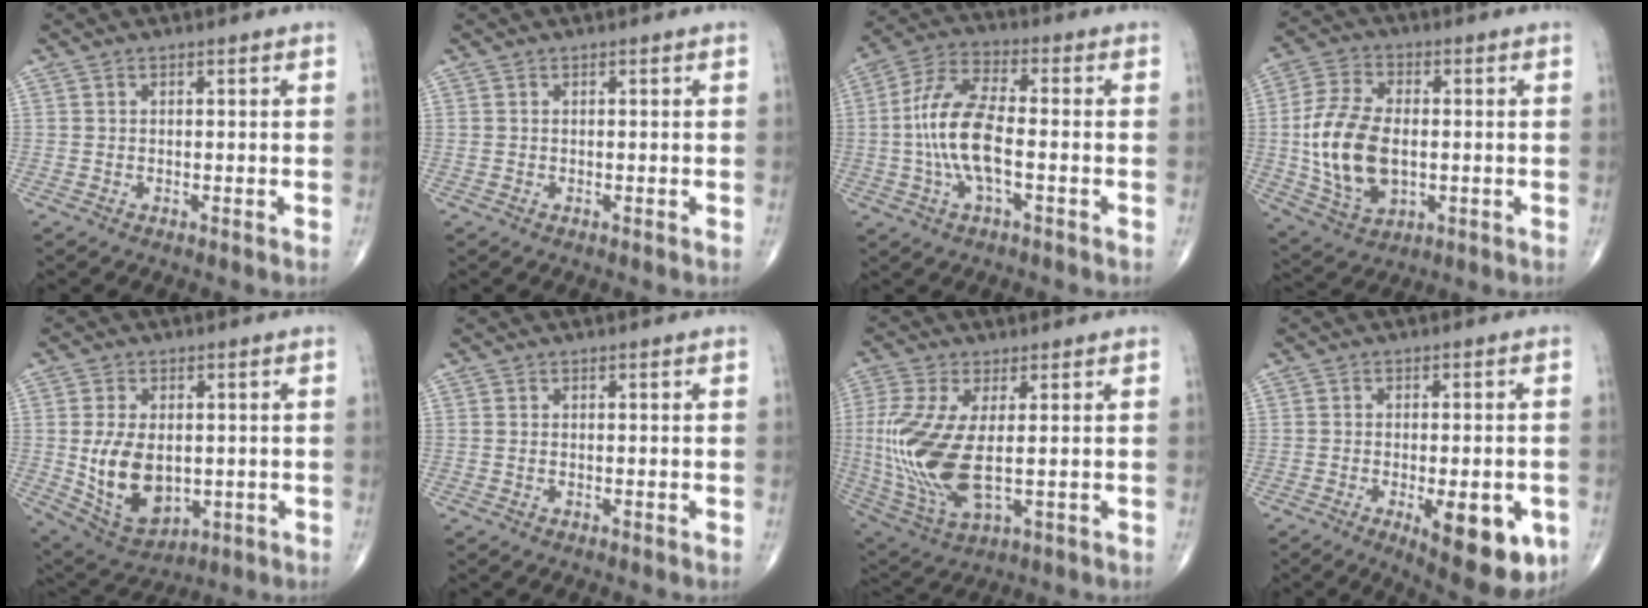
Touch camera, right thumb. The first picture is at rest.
{"total": 0.0}
{"total": 12.4, "force": [-1.7, 4.8, 11.3], "torque": [-0.242, 0.029, -0.036]}
{"total": 15.5, "force": [-0.9, 9.1, 12.4], "torque": [-0.245, 0.000, -0.010]}
{"total": 12.3, "force": [-0.6, 7.7, 9.5], "torque": [-0.154, -0.008, 0.014]}
{"total": 0.0}
{"total": 16.0, "force": [-0.1, 6.7, 14.5], "torque": [-0.343, -0.019, 0.011]}
{"total": 13.4, "force": [-4.8, 5.0, 11.5], "torque": [-0.123, -0.004, -0.050]}